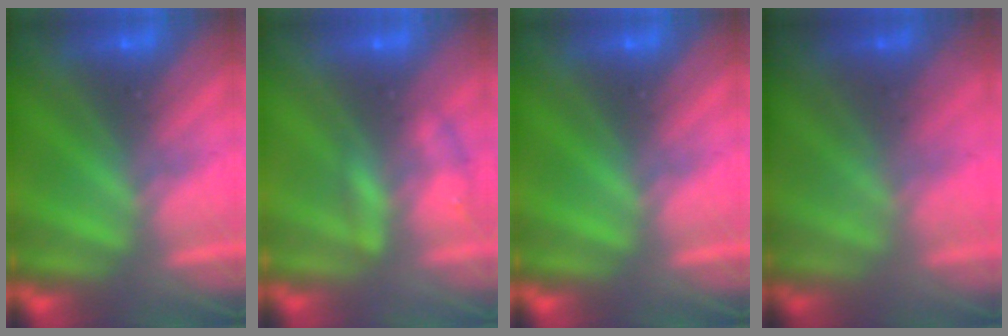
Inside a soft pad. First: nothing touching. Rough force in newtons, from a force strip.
{"total": 2.3}
{"total": 0.0}
{"total": 1.3}